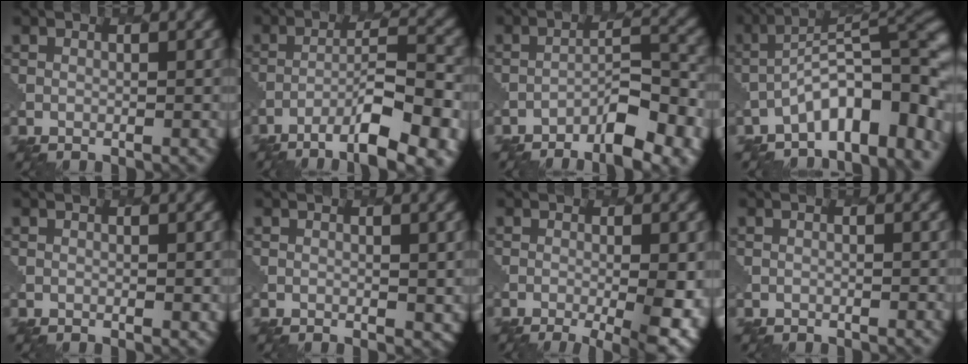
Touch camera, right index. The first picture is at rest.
{"total": 9.8, "force": [-5.7, 2.1, 7.6], "torque": [-0.119, 0.012, -0.088]}
{"total": 7.2, "force": [-4.7, 2.1, 5.0], "torque": [-0.075, 0.011, -0.073]}
{"total": 10.0, "force": [-4.5, 3.7, 8.1], "torque": [-0.114, 0.015, -0.076]}
{"total": 0.8, "force": [0.2, 0.3, 0.7], "torque": [-0.010, -0.002, 0.005]}
{"total": 2.0, "force": [0.1, 1.2, 1.6], "torque": [-0.018, -0.006, 0.007]}
{"total": 7.3, "force": [-2.1, 2.2, 6.7], "torque": [-0.090, -0.010, -0.023]}
{"total": 0.0}